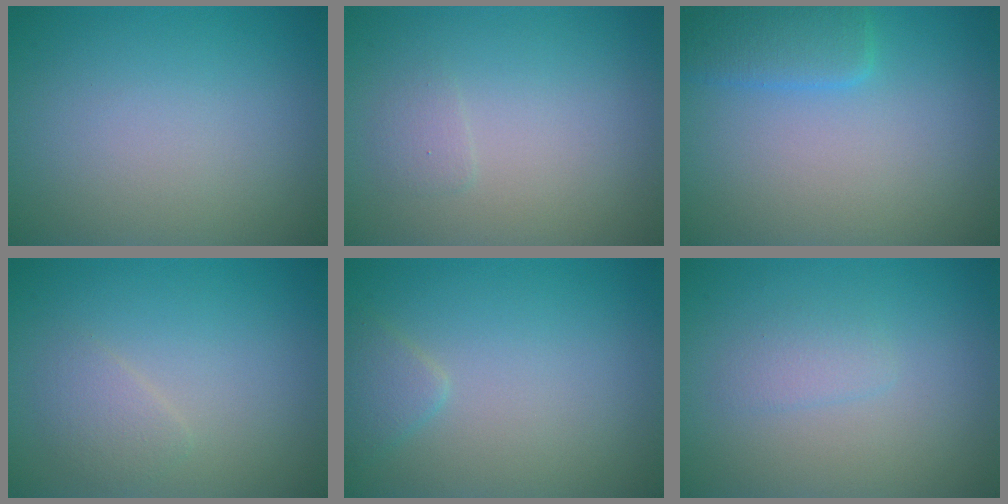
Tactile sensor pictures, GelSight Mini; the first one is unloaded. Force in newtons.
{"total": 0.8, "press": 0.8, "slide": 0.0}
{"total": 2.9, "press": 2.9, "slide": 0.1}
{"total": 1.5, "press": 1.5, "slide": 0.1}
{"total": 1.4, "press": 1.4, "slide": 0.1}
{"total": 1.2, "press": 1.2, "slide": 0.0}